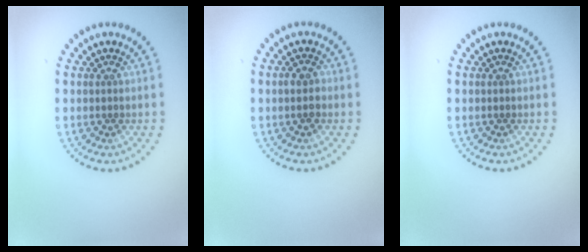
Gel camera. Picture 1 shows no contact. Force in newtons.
{"total": 1.6, "press": 1.5, "slide": 0.4}
{"total": 0.0}